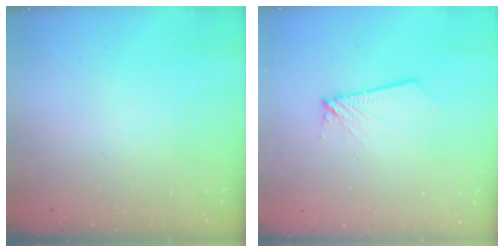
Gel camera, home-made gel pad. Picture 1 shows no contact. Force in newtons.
{"total": 1.9, "press": 1.9, "slide": 0.1}